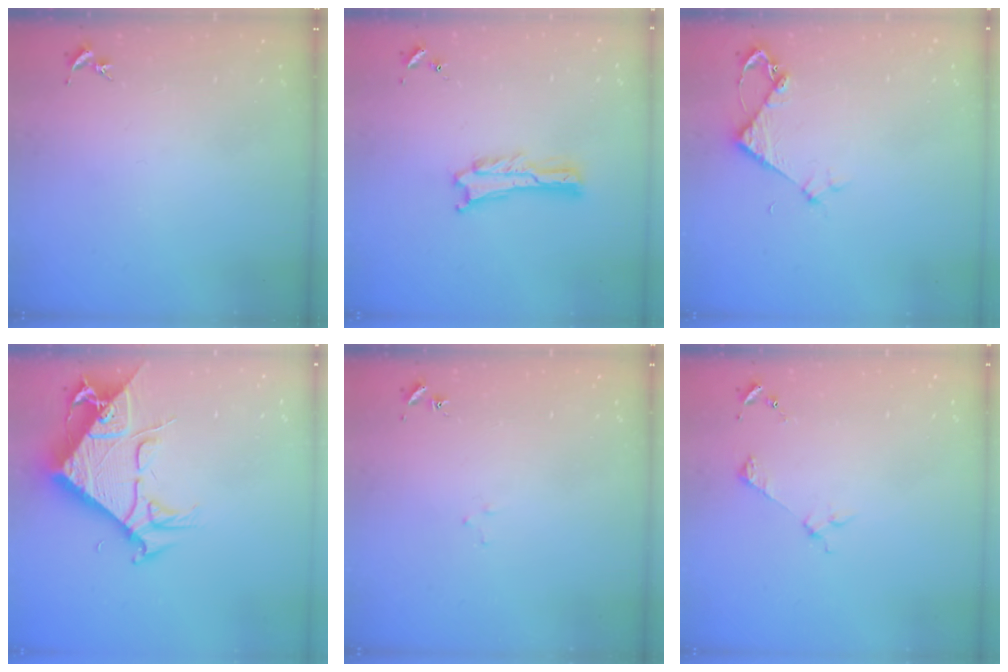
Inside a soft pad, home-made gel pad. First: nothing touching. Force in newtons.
{"total": 1.0, "press": 1.0, "slide": 0.2}
{"total": 3.2, "press": 3.2, "slide": 0.2}
{"total": 9.0, "press": 9.0, "slide": 0.9}
{"total": 1.6, "press": 1.6, "slide": 0.1}
{"total": 2.5, "press": 2.5, "slide": 0.2}